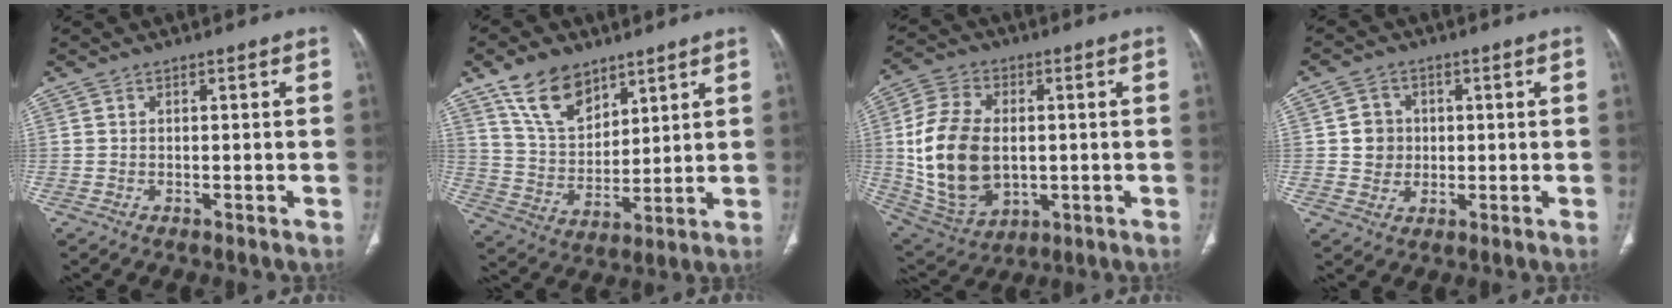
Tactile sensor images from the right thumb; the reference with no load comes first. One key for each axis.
{"total": 12.4, "fx": 8.1, "fy": 7.3, "fz": 6.0, "tx": -0.080, "ty": -0.042, "tz": 0.157}
{"total": 19.1, "fx": -0.1, "fy": 12.6, "fz": 14.3, "tx": -0.269, "ty": -0.002, "tz": 0.016}
{"total": 5.4, "fx": 0.4, "fy": 5.1, "fz": 1.8, "tx": -0.004, "ty": 0.004, "tz": 0.005}